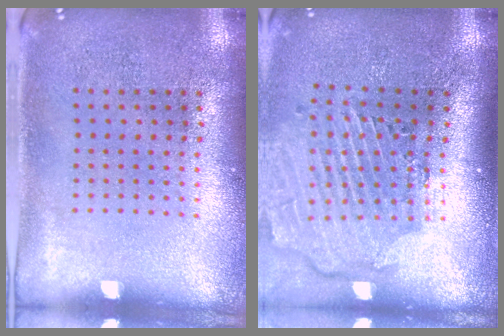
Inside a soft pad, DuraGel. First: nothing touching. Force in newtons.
{"total": 2.8, "press": 2.3, "slide": 1.7}